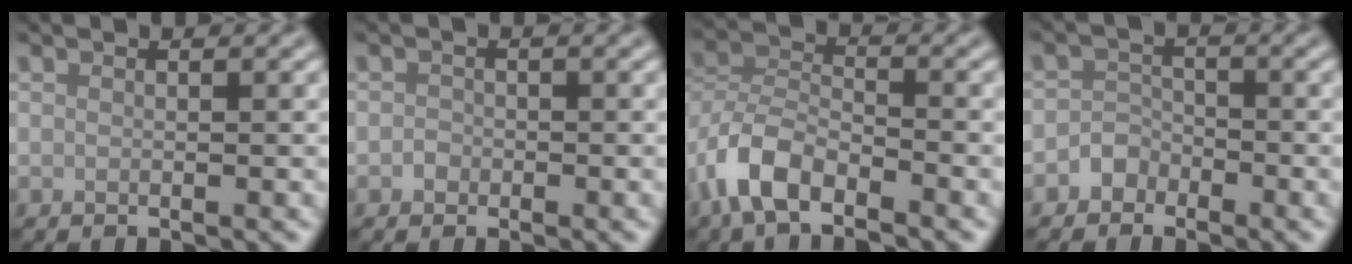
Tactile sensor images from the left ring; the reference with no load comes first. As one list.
[{"total": 0.8, "force": [-0.3, 0.7, 0.1], "torque": [0.003, -0.001, -0.009]}, {"total": 5.5, "force": [-3.6, 2.6, 3.2], "torque": [-0.057, 0.003, -0.078]}, {"total": 1.7, "force": [-1.2, 1.2, 0.1], "torque": [0.007, 0.010, -0.025]}]